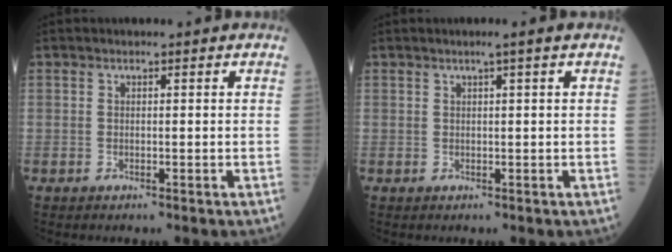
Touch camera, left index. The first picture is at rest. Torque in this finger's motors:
{"motor_torque": [0.08, -0.09, 0.01, 0.00]}